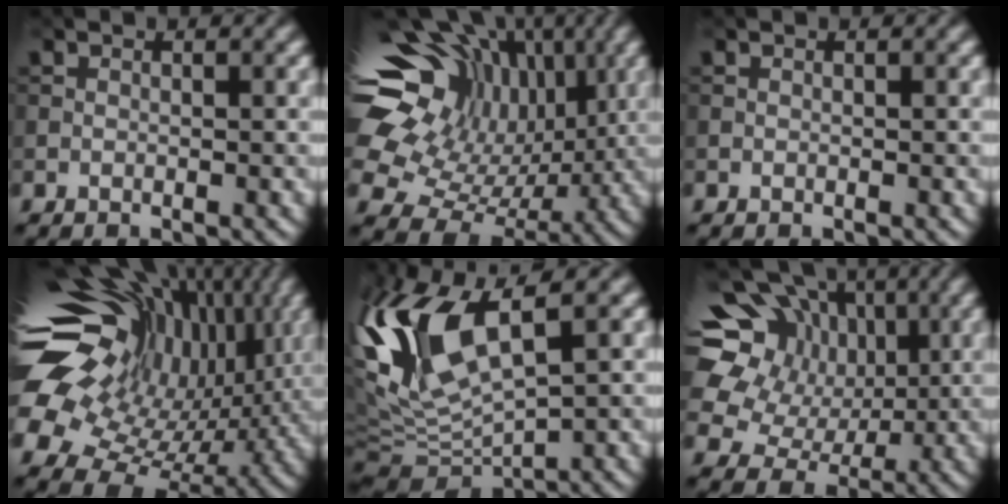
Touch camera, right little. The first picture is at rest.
{"total": 18.0, "force": [5.6, 12.7, 11.5], "torque": [-0.246, 0.035, 0.115]}
{"total": 0.0}
{"total": 18.6, "force": [5.0, 11.7, 13.5], "torque": [-0.258, 0.023, 0.110]}
{"total": 11.8, "force": [3.6, 4.7, 10.3], "torque": [-0.240, 0.004, 0.066]}
{"total": 13.5, "force": [4.6, 10.8, 6.7], "torque": [-0.163, 0.046, 0.065]}